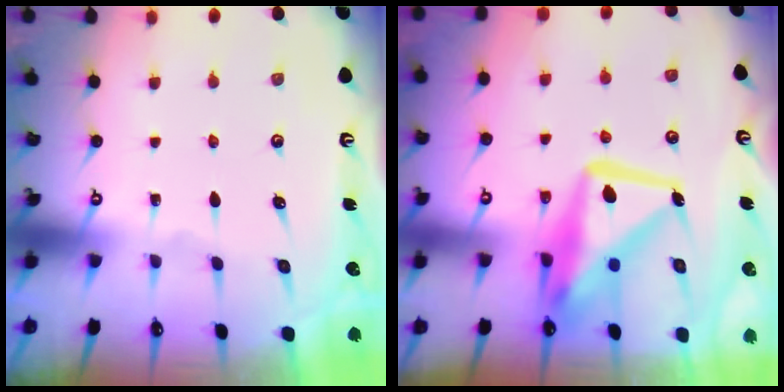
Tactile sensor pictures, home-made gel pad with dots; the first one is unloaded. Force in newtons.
{"total": 15.9, "press": 15.8, "slide": 1.5}